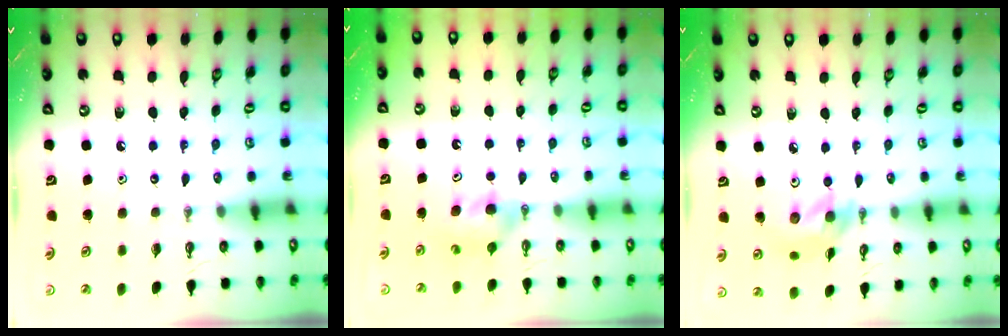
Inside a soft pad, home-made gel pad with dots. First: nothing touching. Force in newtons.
{"total": 5.1, "press": 5.0, "slide": 0.6}
{"total": 11.4, "press": 11.2, "slide": 2.3}